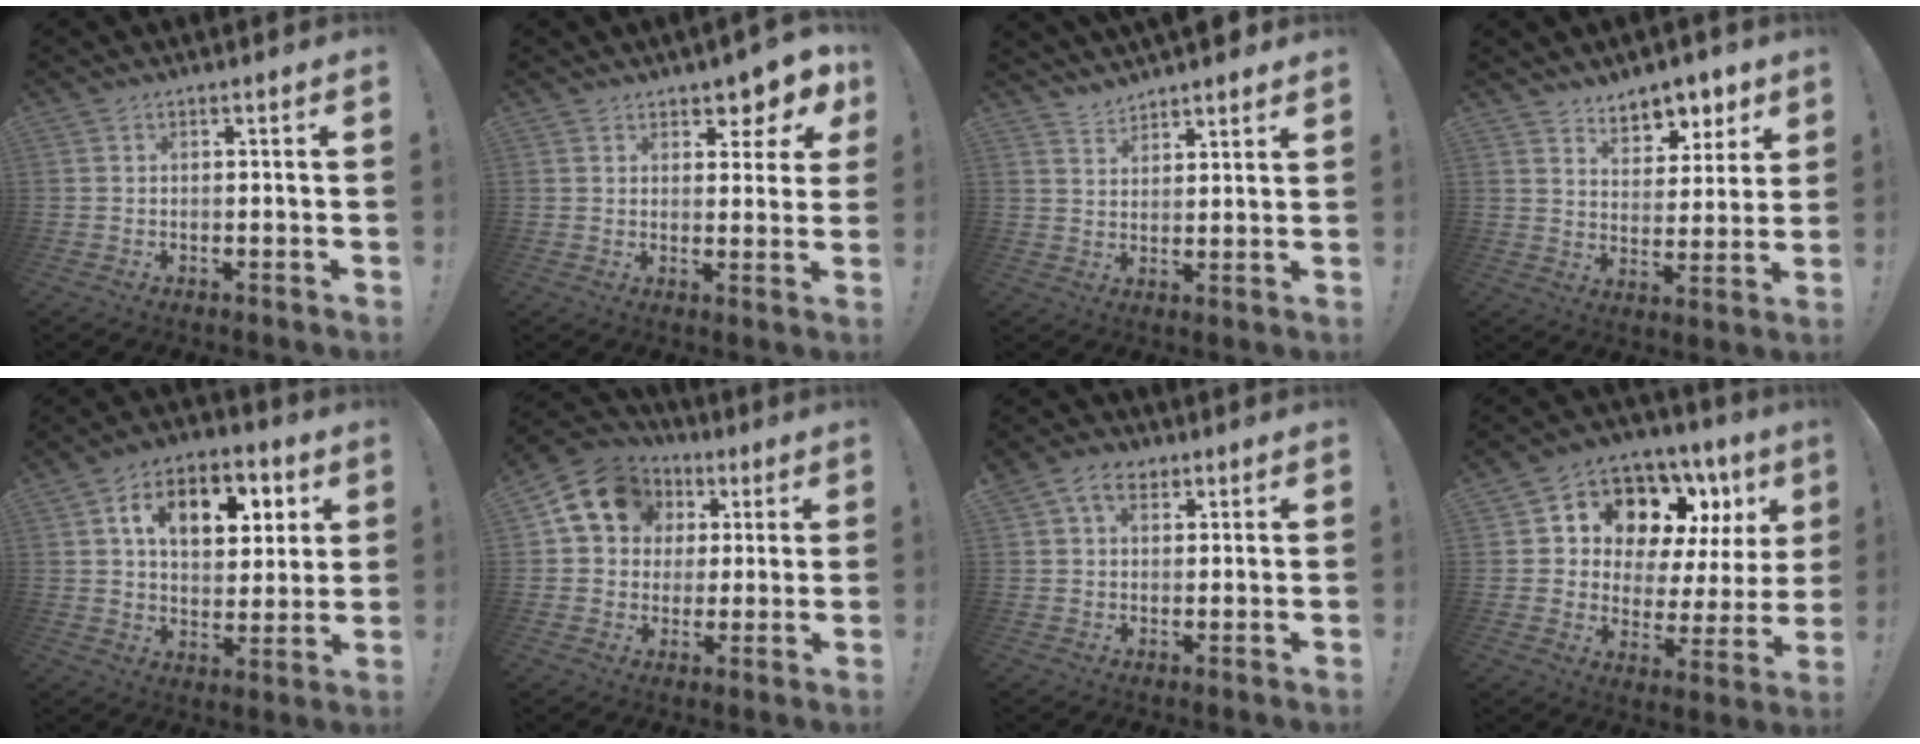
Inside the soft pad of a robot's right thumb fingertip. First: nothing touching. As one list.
[{"total": 5.3, "force": [4.0, 2.9, 1.9], "torque": [-0.012, -0.036, 0.071]}, {"total": 4.9, "force": [4.6, 1.6, 0.4], "torque": [-0.013, -0.032, 0.086]}, {"total": 9.0, "force": [7.3, 4.8, 2.1], "torque": [-0.015, -0.063, 0.139]}, {"total": 14.4, "force": [5.7, 9.3, 9.4], "torque": [-0.140, -0.014, 0.101]}, {"total": 14.4, "force": [5.4, 11.7, 6.4], "torque": [-0.089, -0.017, 0.106]}, {"total": 7.0, "force": [3.0, 5.0, 3.8], "torque": [-0.061, 0.004, 0.058]}, {"total": 10.6, "force": [6.7, 6.9, 4.4], "torque": [-0.066, -0.070, 0.121]}]